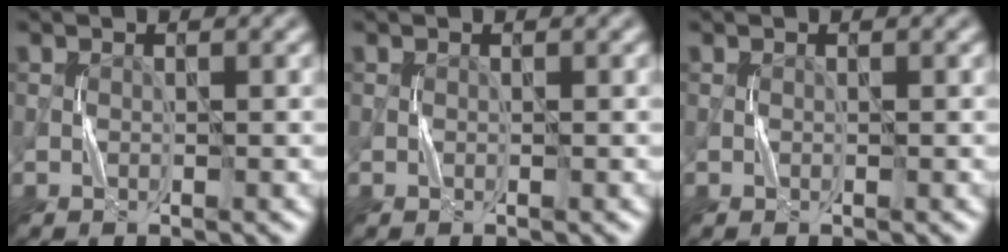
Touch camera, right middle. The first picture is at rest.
{"total": 0.0}
{"total": 0.0}